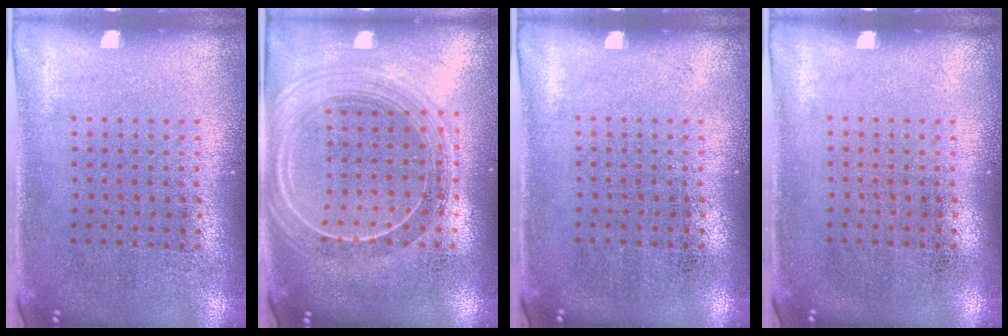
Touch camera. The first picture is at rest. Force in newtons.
{"total": 2.2, "press": 1.9, "slide": 1.0}
{"total": 0.0}
{"total": 0.0}